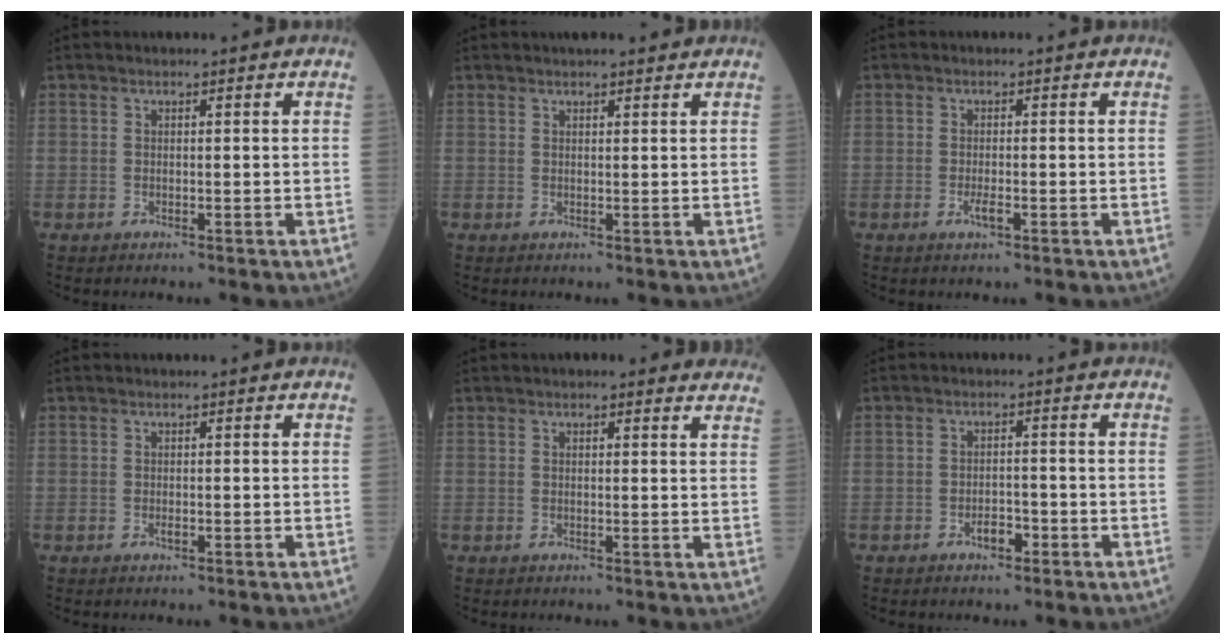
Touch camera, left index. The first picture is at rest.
{"total": 3.7, "force": [3.2, 0.6, 1.6], "torque": [-0.018, 0.021, 0.042]}
{"total": 1.7, "force": [-0.8, 0.3, 1.5], "torque": [-0.030, -0.001, -0.013]}
{"total": 0.6, "force": [-0.2, 0.2, 0.5], "torque": [-0.012, -0.001, -0.003]}
{"total": 8.1, "force": [7.3, 1.7, 3.1], "torque": [-0.018, 0.008, 0.065]}
{"total": 2.6, "force": [-1.6, 1.2, 1.6], "torque": [-0.026, 0.004, -0.026]}